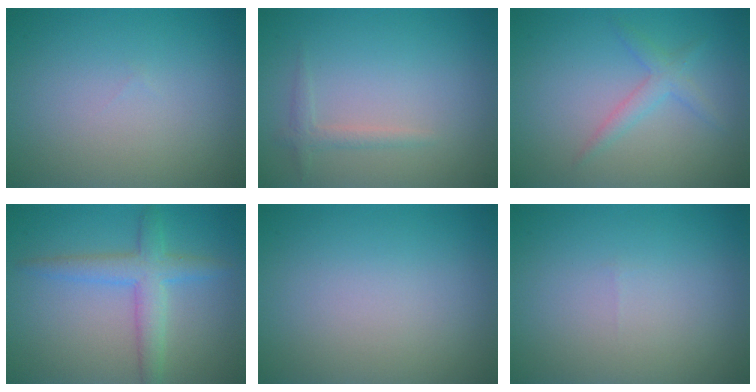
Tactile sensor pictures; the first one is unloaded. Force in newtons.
{"total": 1.2, "press": 1.2, "slide": 0.0}
{"total": 1.9, "press": 1.9, "slide": 0.1}
{"total": 3.7, "press": 3.7, "slide": 0.1}
{"total": 0.0}
{"total": 0.0}